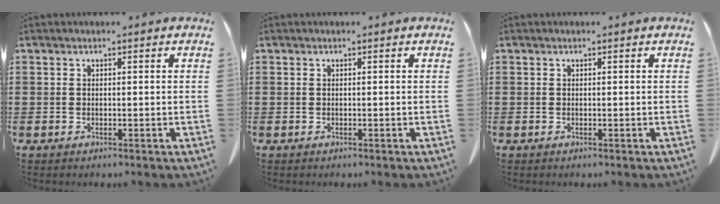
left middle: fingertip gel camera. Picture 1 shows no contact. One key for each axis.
{"total": 0.0}
{"total": 0.0}